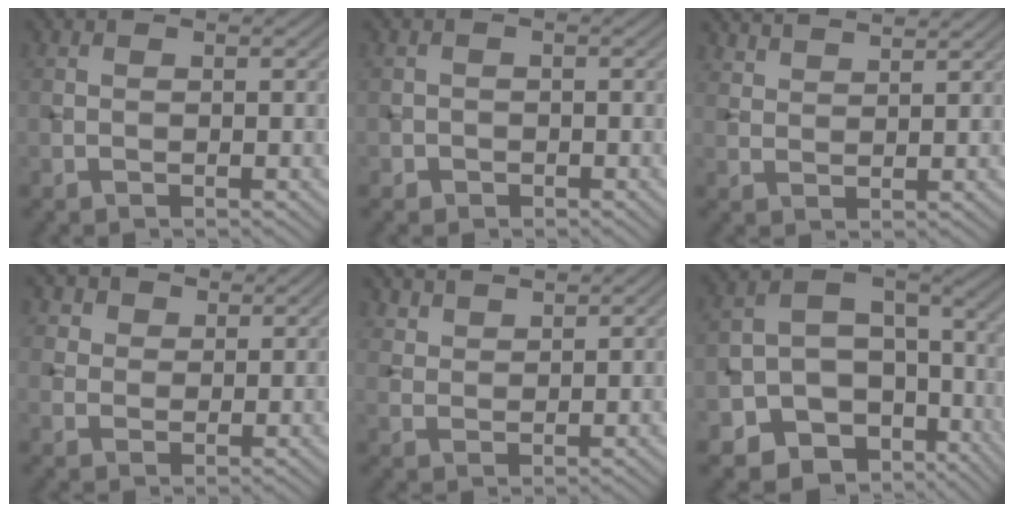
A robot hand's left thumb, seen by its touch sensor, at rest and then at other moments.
{"total": 1.3, "force": [-0.6, 1.2, 0.1], "torque": [0.007, -0.003, -0.013]}
{"total": 4.0, "force": [3.7, 0.8, 1.5], "torque": [-0.027, -0.007, 0.076]}
{"total": 4.0, "force": [2.7, 2.6, 1.3], "torque": [-0.040, -0.009, 0.062]}
{"total": 4.2, "force": [3.8, 1.3, 1.4], "torque": [-0.035, -0.013, 0.093]}
{"total": 13.5, "force": [-6.4, 10.1, 6.4], "torque": [-0.125, -0.030, -0.095]}